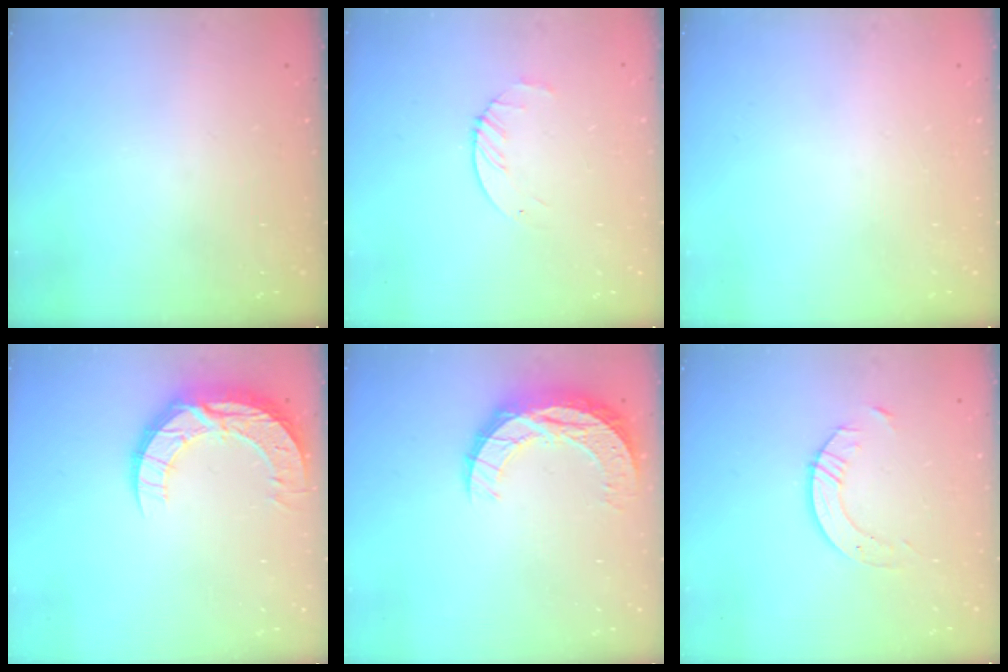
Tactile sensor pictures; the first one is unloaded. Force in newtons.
{"total": 3.1, "press": 3.1, "slide": 0.4}
{"total": 0.0}
{"total": 12.9, "press": 12.9, "slide": 1.1}
{"total": 10.9, "press": 10.9, "slide": 0.7}
{"total": 5.3, "press": 5.3, "slide": 0.6}